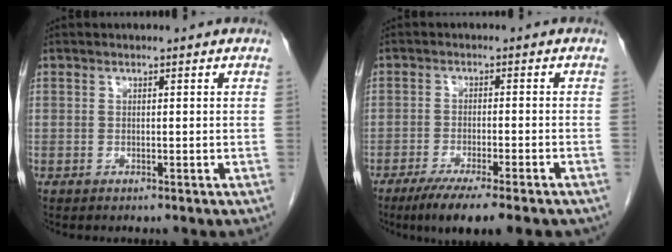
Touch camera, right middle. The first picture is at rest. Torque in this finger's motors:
{"motor_torque": [1.14, -1.00, 0.20, 0.07]}